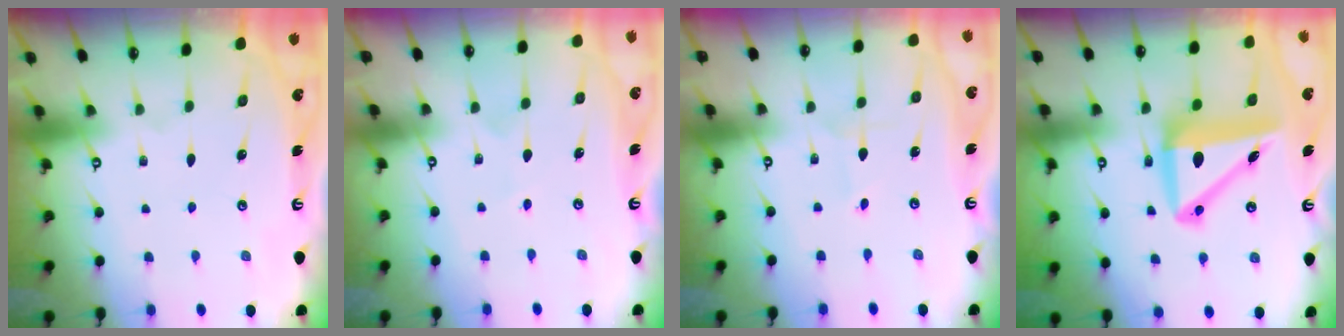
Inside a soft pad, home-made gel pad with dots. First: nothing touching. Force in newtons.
{"total": 1.8, "press": 1.8, "slide": 0.4}
{"total": 0.6, "press": 0.6, "slide": 0.1}
{"total": 12.2, "press": 11.9, "slide": 2.4}